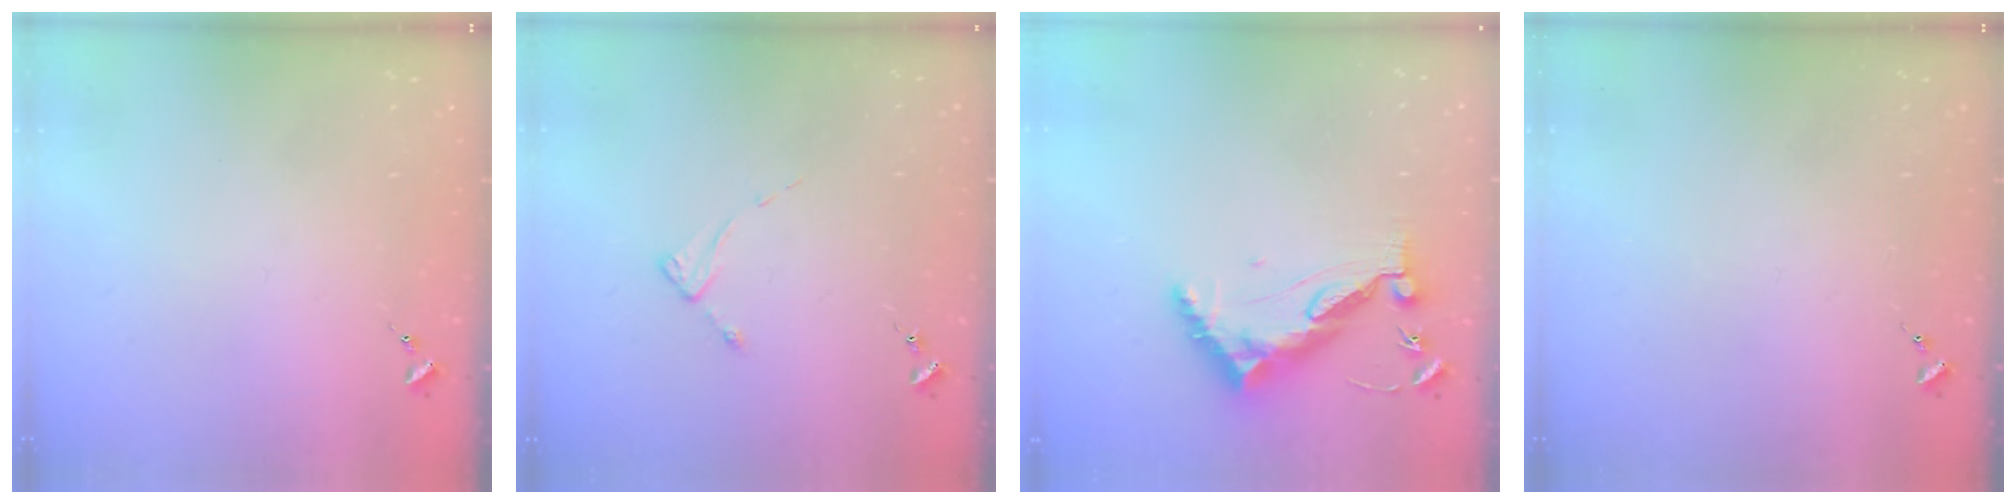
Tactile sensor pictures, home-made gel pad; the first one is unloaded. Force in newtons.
{"total": 2.3, "press": 2.3, "slide": 0.3}
{"total": 10.6, "press": 10.5, "slide": 0.9}
{"total": 0.0}